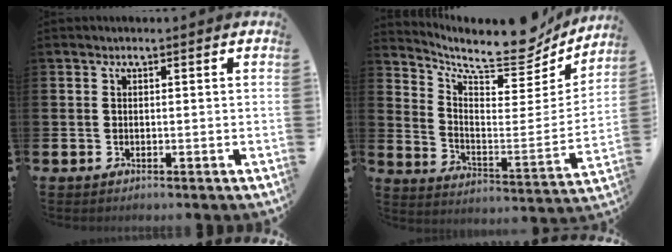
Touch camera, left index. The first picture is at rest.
{"total": 10.0, "force": [8.7, 3.0, 3.8], "torque": [-0.071, -0.078, 0.143]}